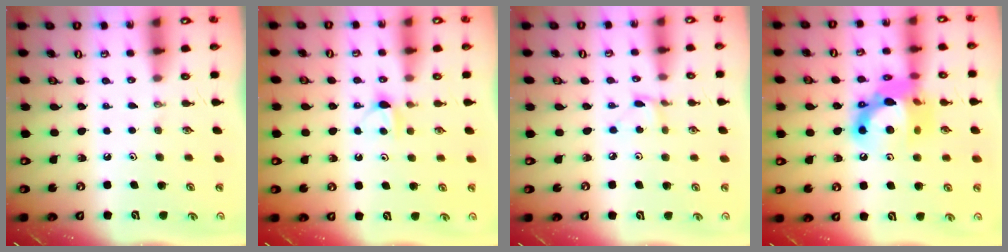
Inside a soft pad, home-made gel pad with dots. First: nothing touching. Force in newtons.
{"total": 5.0, "press": 5.0, "slide": 0.5}
{"total": 2.0, "press": 2.0, "slide": 0.2}
{"total": 16.3, "press": 16.3, "slide": 1.2}